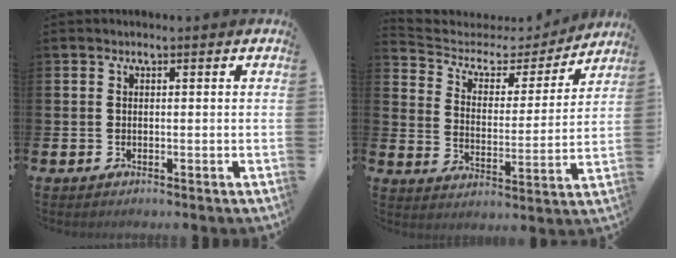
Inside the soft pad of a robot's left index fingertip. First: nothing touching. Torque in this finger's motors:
{"motor_torque": [0.91, -1.21, 0.06, -0.05]}